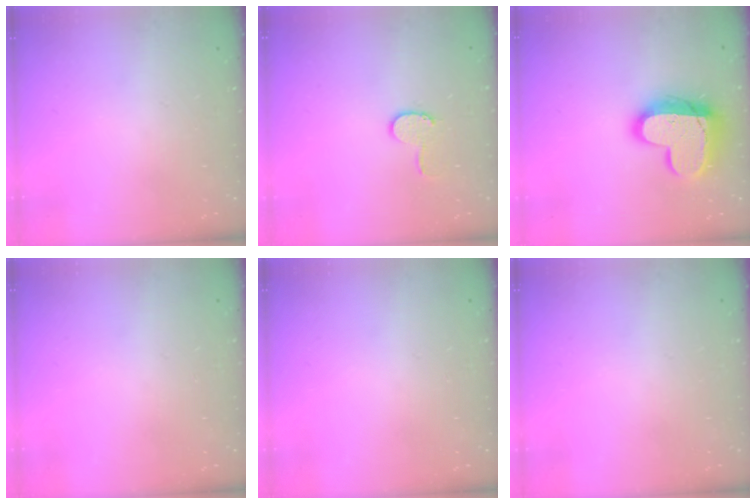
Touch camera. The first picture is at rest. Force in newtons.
{"total": 6.9, "press": 6.8, "slide": 0.7}
{"total": 17.3, "press": 17.2, "slide": 1.4}
{"total": 0.0}
{"total": 0.0}
{"total": 0.0}